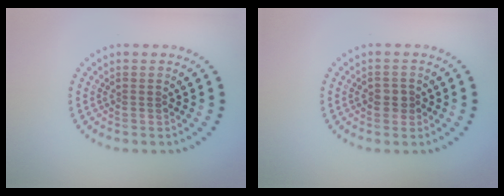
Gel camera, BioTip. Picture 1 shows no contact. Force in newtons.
{"total": 1.6, "press": 1.6, "slide": 0.3}